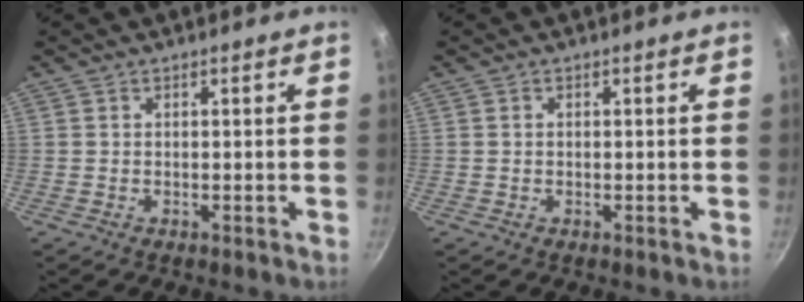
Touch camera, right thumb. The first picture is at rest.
{"total": 0.6, "force": [0.1, 0.4, 0.4], "torque": [-0.006, 0.003, 0.001]}